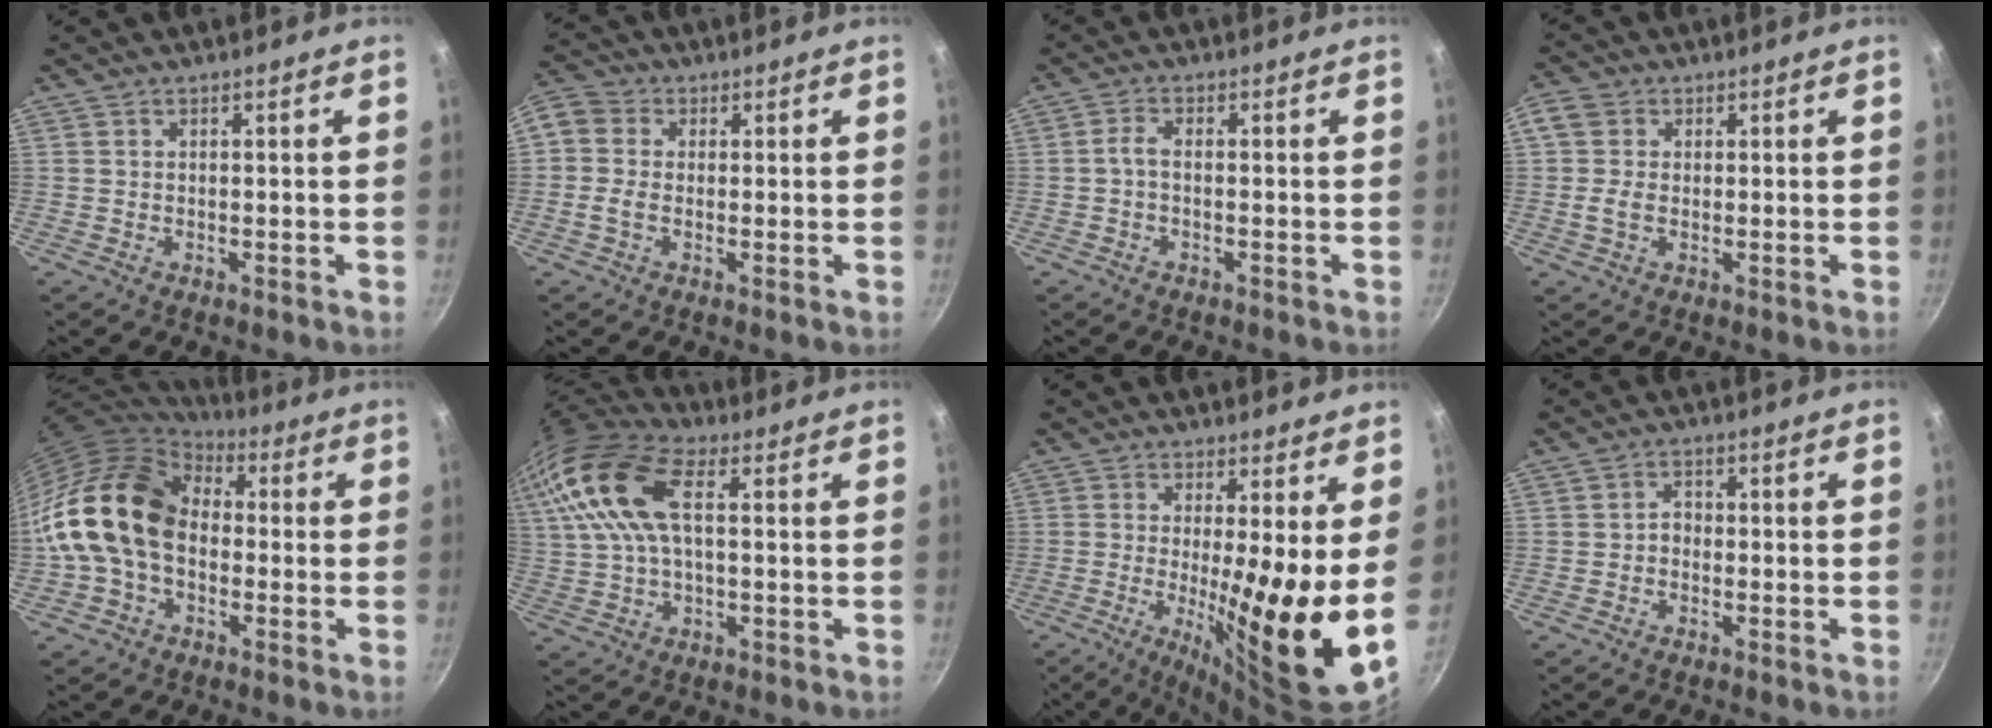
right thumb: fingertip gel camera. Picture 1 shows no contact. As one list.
[{"total": 6.7, "force": [-0.2, 5.3, 4.2], "torque": [-0.092, 0.025, -0.020]}, {"total": 2.1, "force": [-0.6, 0.8, 1.9], "torque": [-0.050, 0.011, -0.018]}, {"total": 4.5, "force": [0.1, 3.4, 2.9], "torque": [-0.056, 0.002, -0.009]}, {"total": 18.0, "force": [-0.1, 12.9, 12.5], "torque": [-0.206, 0.039, -0.014]}, {"total": 15.8, "force": [4.6, 7.9, 12.8], "torque": [-0.260, 0.027, 0.079]}, {"total": 15.1, "force": [0.4, 2.1, 14.9], "torque": [-0.218, -0.040, 0.006]}, {"total": 1.9, "force": [-0.7, 1.4, 1.0], "torque": [-0.010, 0.014, -0.016]}]